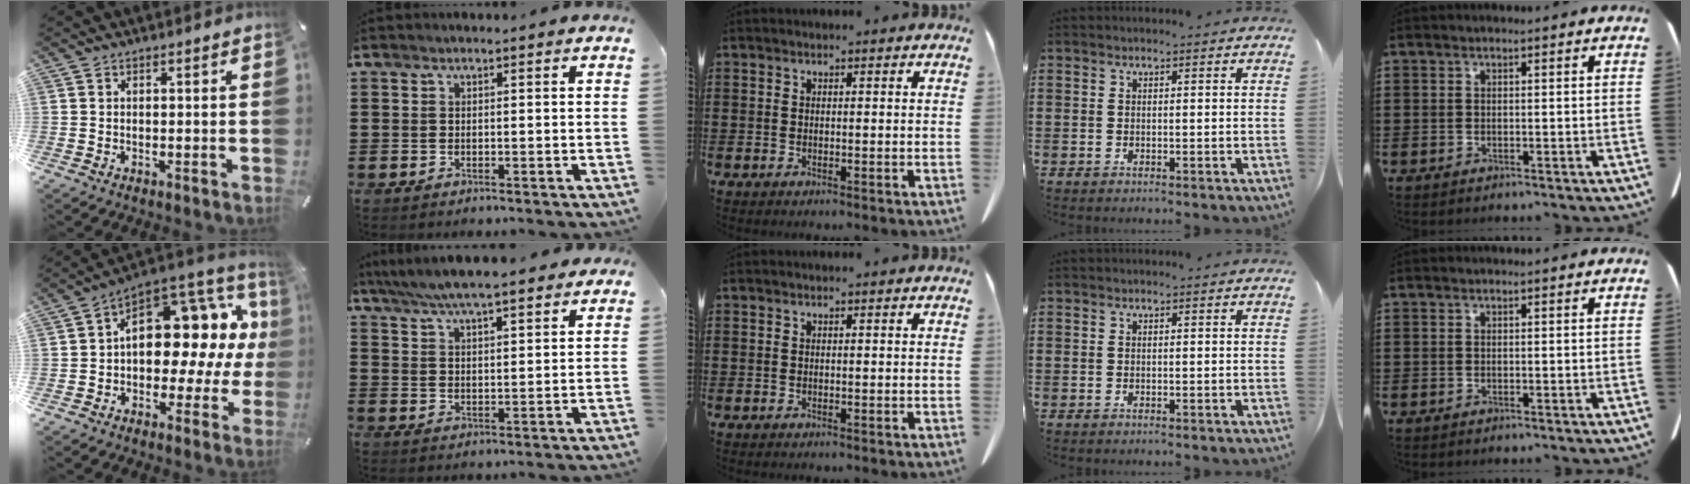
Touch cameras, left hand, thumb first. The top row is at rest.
{"thumb": {"total": 15.9, "force": [4.5, 10.9, 10.7], "torque": [-0.120, -0.057, 0.074]}, "index": {"total": 5.9, "force": [5.4, 0.6, 2.4], "torque": [-0.066, -0.016, 0.095]}}